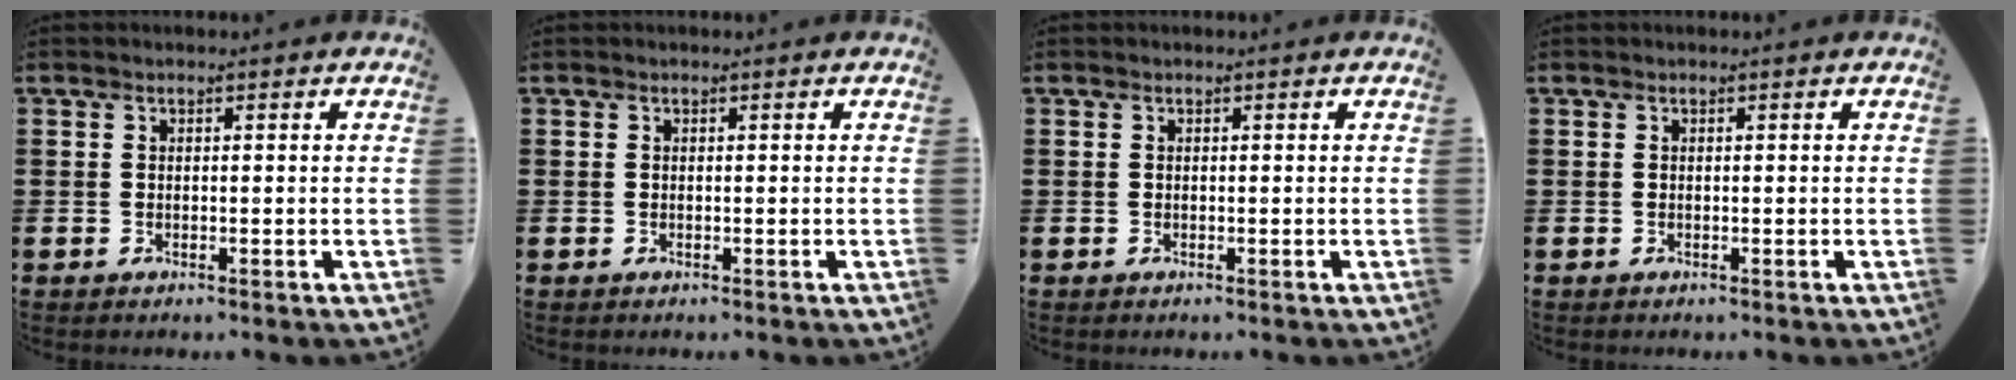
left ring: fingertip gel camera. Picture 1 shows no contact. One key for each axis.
{"total": 0.0}
{"total": 0.0}
{"total": 0.0}